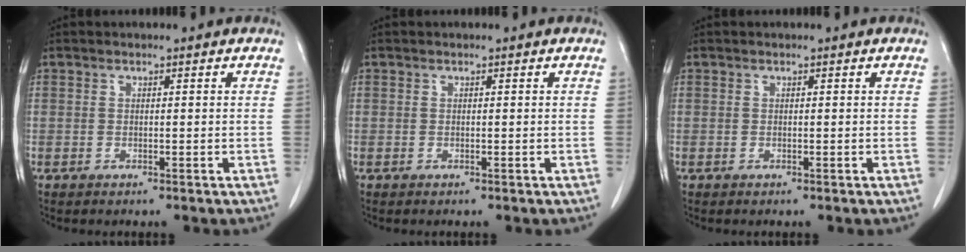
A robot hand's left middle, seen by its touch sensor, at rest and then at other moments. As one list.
[{"total": 0.0}, {"total": 0.0}]